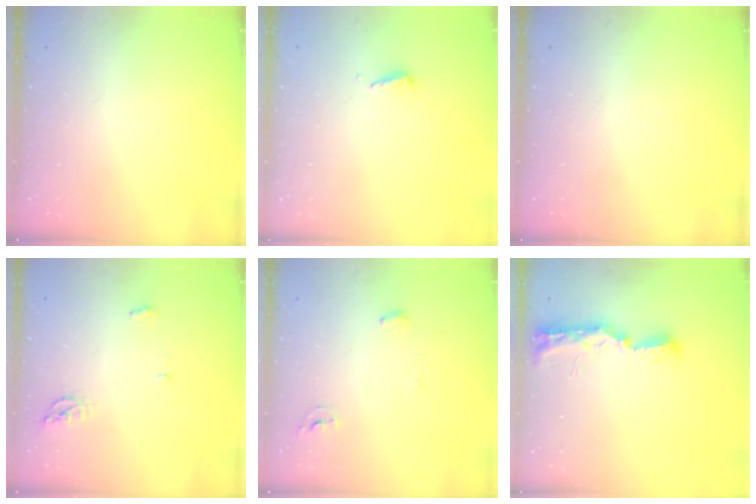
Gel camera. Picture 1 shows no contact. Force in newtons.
{"total": 3.0, "press": 3.0, "slide": 0.2}
{"total": 0.0}
{"total": 4.5, "press": 4.3, "slide": 1.2}
{"total": 3.8, "press": 3.8, "slide": 0.3}
{"total": 8.9, "press": 8.9, "slide": 1.3}